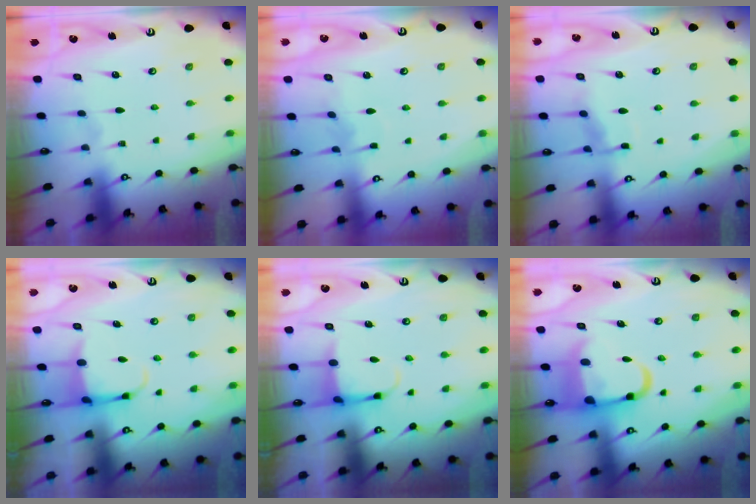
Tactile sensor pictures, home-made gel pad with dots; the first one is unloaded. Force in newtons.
{"total": 4.5, "press": 4.4, "slide": 0.6}
{"total": 7.3, "press": 7.2, "slide": 0.7}
{"total": 4.0, "press": 3.9, "slide": 1.0}
{"total": 4.0, "press": 3.8, "slide": 1.2}
{"total": 9.0, "press": 8.7, "slide": 2.4}